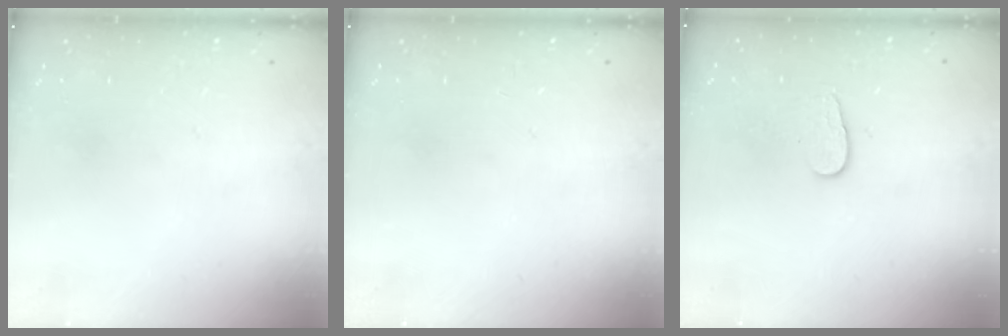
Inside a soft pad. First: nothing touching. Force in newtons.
{"total": 0.0}
{"total": 5.3, "press": 5.3, "slide": 0.5}